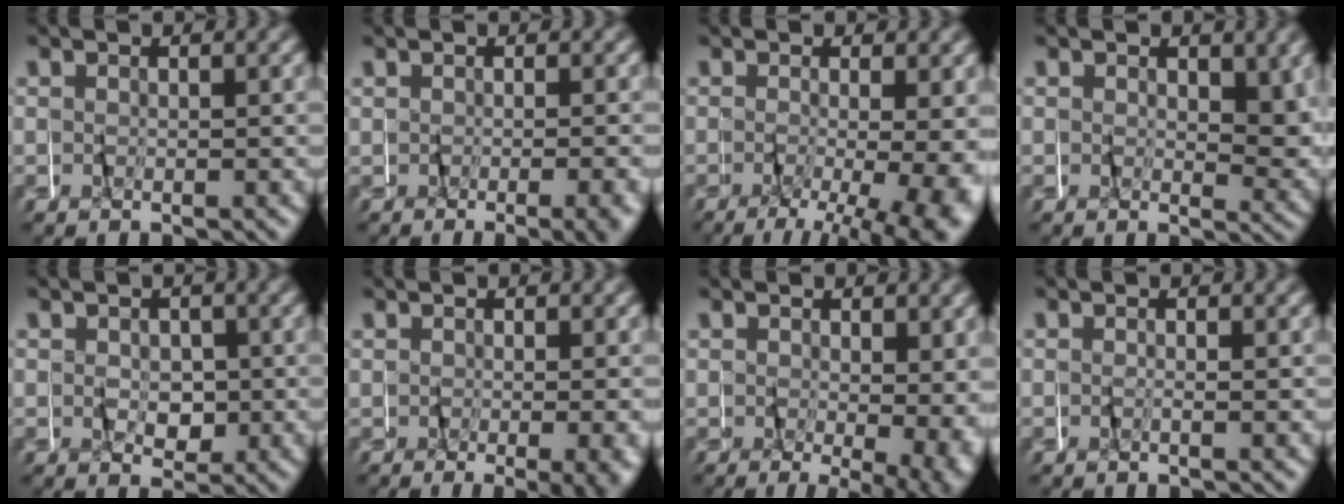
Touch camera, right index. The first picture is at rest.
{"total": 1.5, "force": [-0.7, -0.5, 1.2], "torque": [-0.016, -0.003, -0.011]}
{"total": 6.3, "force": [-2.3, 1.4, 5.6], "torque": [-0.071, -0.025, -0.026]}
{"total": 2.7, "force": [0.7, 1.3, 2.2], "torque": [-0.029, -0.010, 0.015]}
{"total": 1.8, "force": [-0.4, 1.5, 1.0], "torque": [-0.018, -0.006, -0.005]}
{"total": 2.5, "force": [-0.6, 0.1, 2.4], "torque": [-0.036, -0.009, -0.006]}
{"total": 4.9, "force": [-0.4, 1.6, 4.6], "torque": [-0.062, -0.013, 0.002]}
{"total": 0.5, "force": [-0.2, -0.5, 0.0], "torque": [-0.006, 0.000, -0.005]}